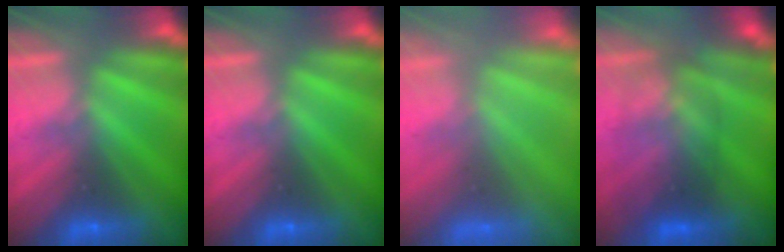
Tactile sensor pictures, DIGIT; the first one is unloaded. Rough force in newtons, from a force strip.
{"total": 0.0}
{"total": 8.0}
{"total": 2.8}